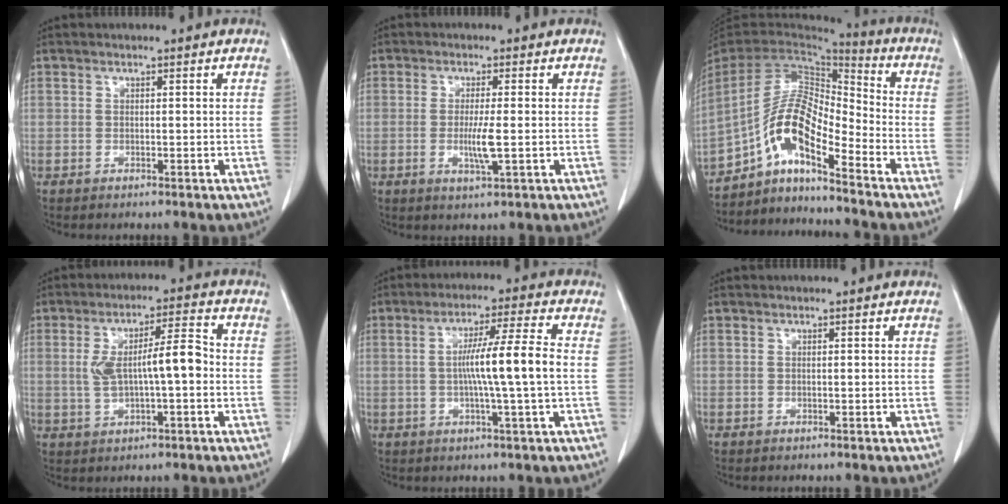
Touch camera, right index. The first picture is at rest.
{"total": 4.0, "force": [-0.6, 0.1, 4.0], "torque": [-0.078, -0.009, -0.010]}
{"total": 11.5, "force": [-7.1, 2.4, 8.8], "torque": [-0.173, 0.024, -0.128]}
{"total": 8.5, "force": [-0.3, 1.9, 8.3], "torque": [-0.153, 0.020, -0.002]}
{"total": 9.1, "force": [-0.4, -1.2, 9.0], "torque": [-0.158, 0.004, -0.006]}
{"total": 0.0}